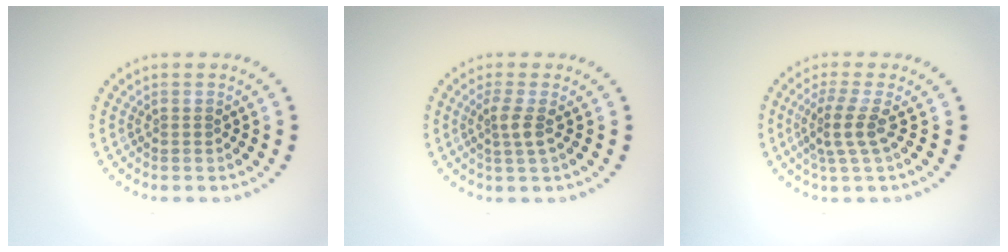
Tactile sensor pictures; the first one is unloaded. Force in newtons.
{"total": 2.0, "press": 1.4, "slide": 1.4}
{"total": 2.6, "press": 1.9, "slide": 1.9}